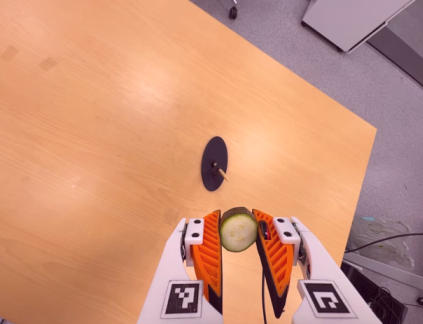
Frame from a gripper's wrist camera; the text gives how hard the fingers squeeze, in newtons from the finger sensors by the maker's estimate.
{"total": 7.8, "left": 7.4, "right": 8.2}